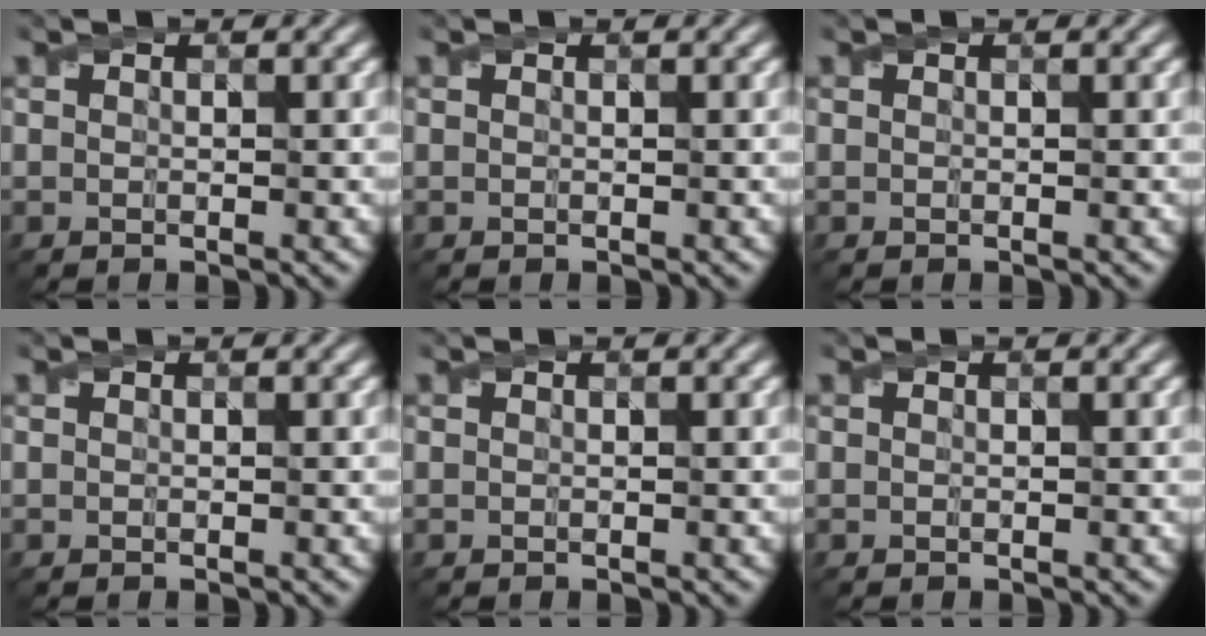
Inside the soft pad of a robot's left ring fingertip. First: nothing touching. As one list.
[{"total": 0.0}, {"total": 0.0}, {"total": 0.0}, {"total": 0.0}, {"total": 0.0}]